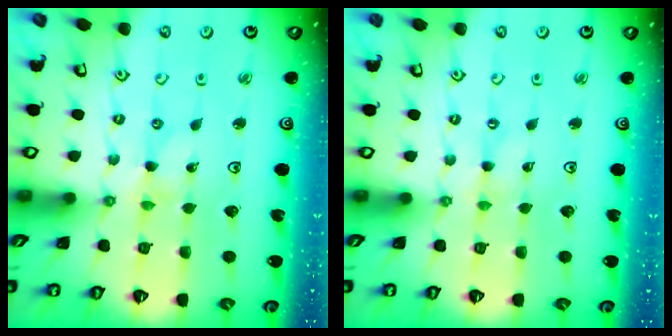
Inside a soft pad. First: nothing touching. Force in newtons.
{"total": 0.0}